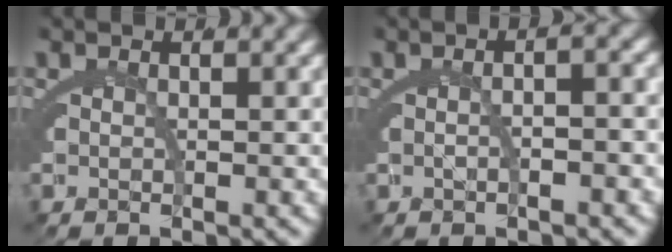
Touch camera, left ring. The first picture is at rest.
{"total": 1.9, "force": [-0.5, 0.3, 1.8], "torque": [-0.015, 0.018, -0.017]}